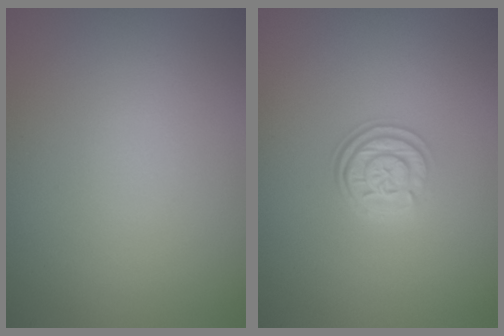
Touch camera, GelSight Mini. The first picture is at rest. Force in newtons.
{"total": 3.0, "press": 2.5, "slide": 1.7}